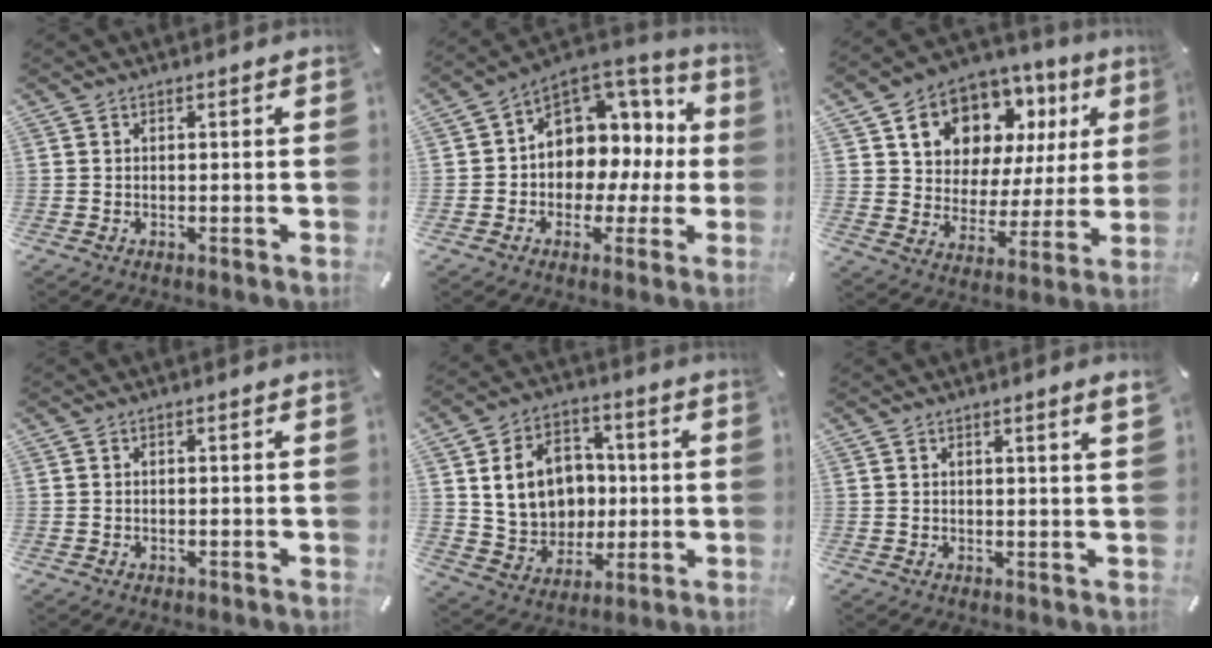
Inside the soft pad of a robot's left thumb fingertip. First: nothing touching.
{"total": 10.2, "force": [2.3, 8.7, 4.8], "torque": [-0.063, -0.037, 0.044]}
{"total": 12.1, "force": [7.2, 8.9, 3.9], "torque": [-0.074, -0.054, 0.133]}
{"total": 0.6, "force": [-0.3, 0.5, 0.3], "torque": [-0.005, 0.001, -0.006]}
{"total": 14.1, "force": [1.7, 12.4, 6.5], "torque": [-0.120, 0.009, 0.044]}
{"total": 2.2, "force": [1.1, -0.1, 1.9], "torque": [-0.035, -0.002, 0.018]}